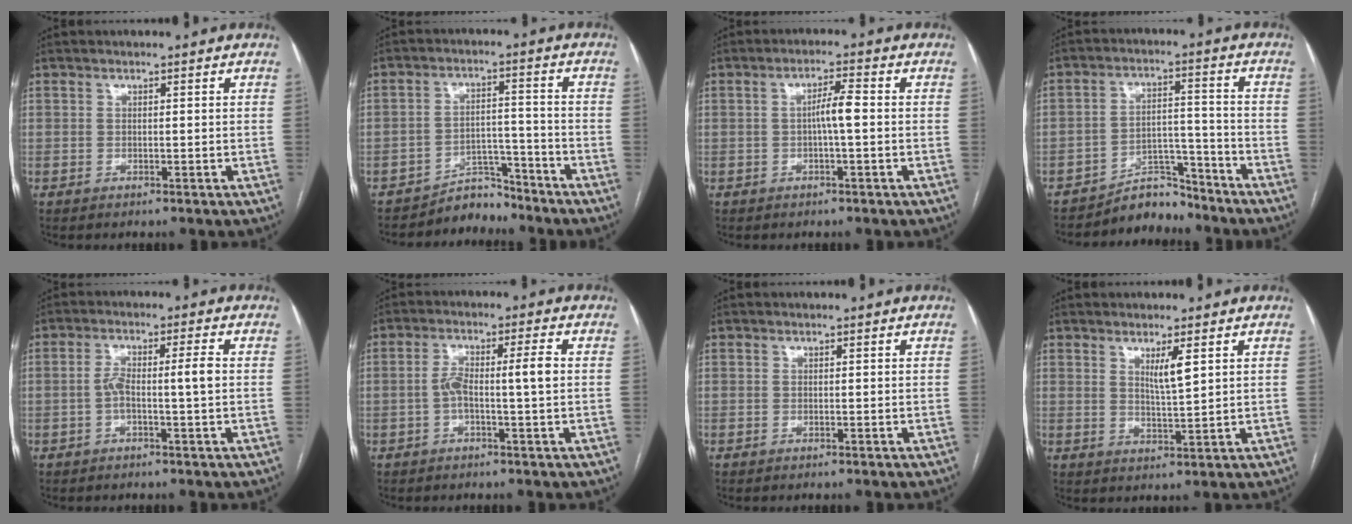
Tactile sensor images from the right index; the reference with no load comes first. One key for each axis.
{"total": 5.1, "fx": -4.9, "fy": 1.6, "fz": -0.5, "tx": 0.016, "ty": 0.027, "tz": -0.077}
{"total": 3.6, "fx": -0.3, "fy": 0.2, "fz": 3.6, "tx": -0.063, "ty": 0.006, "tz": -0.004}
{"total": 6.3, "fx": -6.0, "fy": 1.8, "fz": 0.0, "tx": 0.009, "ty": 0.036, "tz": -0.097}
{"total": 4.9, "fx": -0.6, "fy": 0.3, "fz": 4.9, "tx": -0.092, "ty": 0.019, "tz": -0.008}
{"total": 5.7, "fx": -0.5, "fy": 0.4, "fz": 5.7, "tx": -0.107, "ty": 0.021, "tz": -0.007}
{"total": 0.0}
{"total": 3.7, "fx": 1.7, "fy": 0.1, "fz": 3.3, "tx": -0.060, "ty": -0.008, "tz": 0.034}